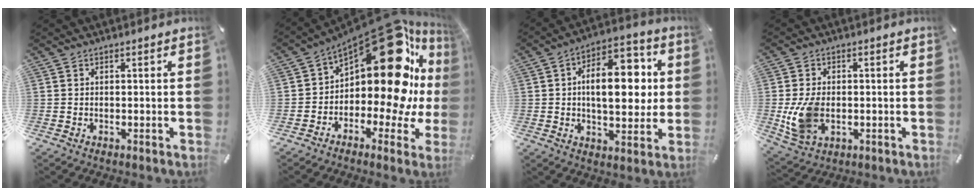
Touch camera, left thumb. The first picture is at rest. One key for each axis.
{"total": 25.4, "fx": 7.9, "fy": 12.3, "fz": 20.8, "tx": -0.304, "ty": -0.075, "tz": 0.135}
{"total": 16.4, "fx": 2.3, "fy": 8.7, "fz": 13.7, "tx": -0.192, "ty": -0.004, "tz": 0.033}
{"total": 9.1, "fx": -1.3, "fy": 6.4, "fz": 6.3, "tx": -0.148, "ty": 0.002, "tz": -0.021}